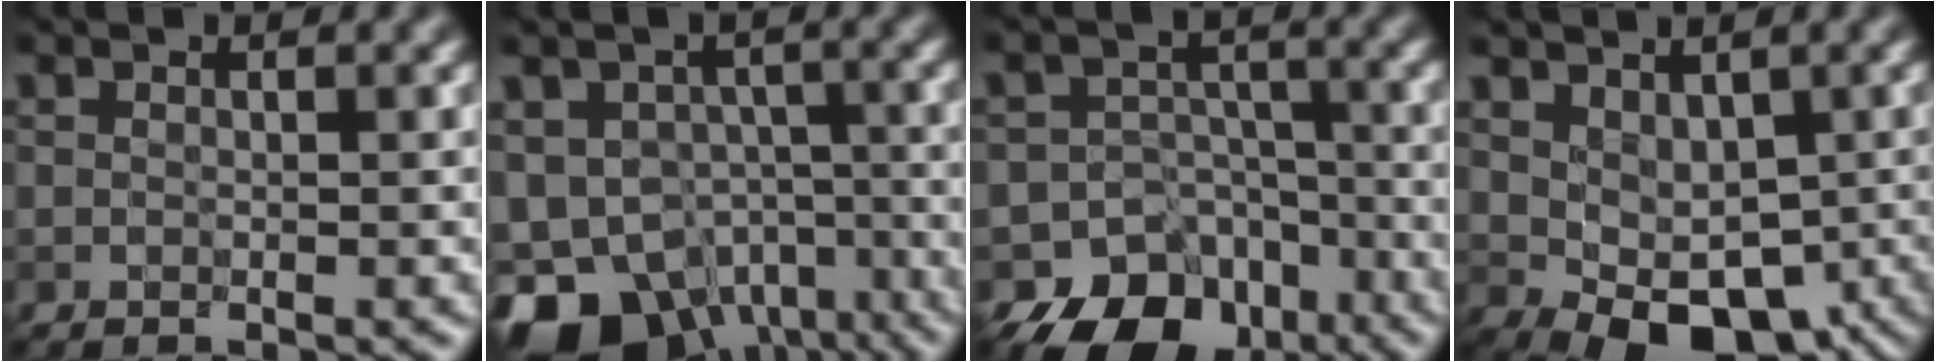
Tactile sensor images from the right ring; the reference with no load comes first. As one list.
[{"total": 12.0, "force": [-7.6, 7.6, 5.5], "torque": [-0.100, -0.024, -0.111]}, {"total": 11.6, "force": [-7.7, 8.2, 2.7], "torque": [-0.026, -0.012, -0.124]}, {"total": 6.0, "force": [-0.7, 4.1, 4.3], "torque": [-0.065, -0.012, -0.004]}]